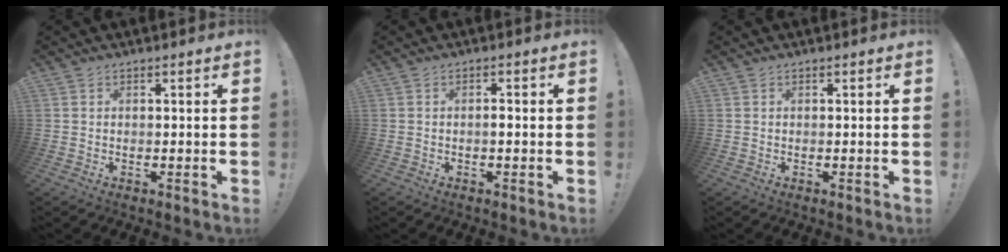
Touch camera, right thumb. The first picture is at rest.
{"total": 1.5, "force": [-0.6, 0.4, 1.3], "torque": [-0.018, 0.001, -0.014]}
{"total": 0.0}